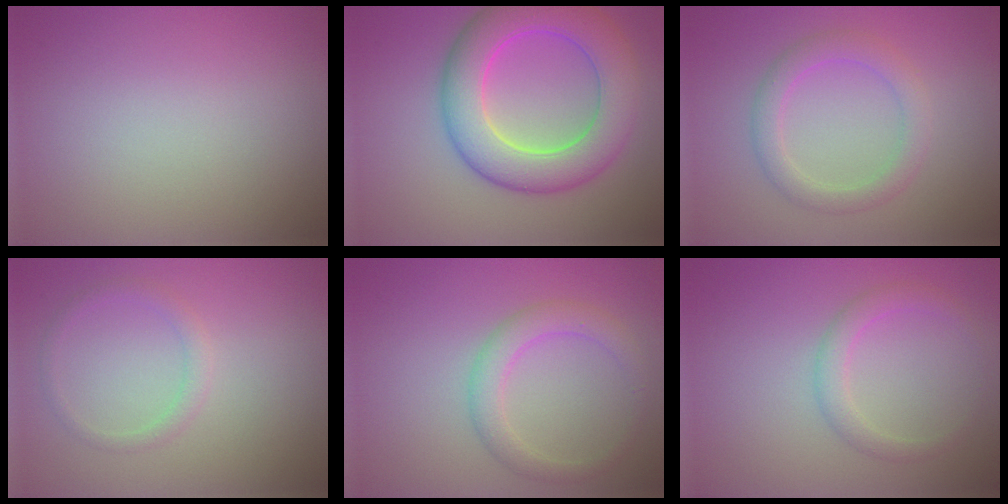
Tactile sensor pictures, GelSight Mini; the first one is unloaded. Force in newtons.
{"total": 8.3, "press": 8.3, "slide": 0.2}
{"total": 2.9, "press": 2.9, "slide": 0.2}
{"total": 1.4, "press": 1.4, "slide": 0.1}
{"total": 2.8, "press": 2.8, "slide": 0.1}
{"total": 2.0, "press": 2.0, "slide": 0.1}